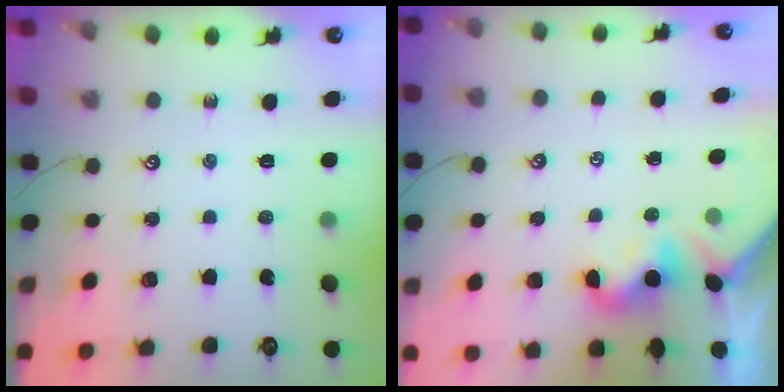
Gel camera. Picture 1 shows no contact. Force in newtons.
{"total": 2.0, "press": 1.9, "slide": 0.4}